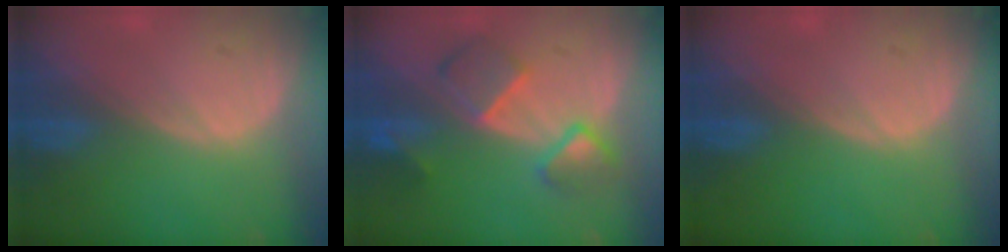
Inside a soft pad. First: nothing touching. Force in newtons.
{"total": 6.8, "press": 6.6, "slide": 1.2}
{"total": 0.0}